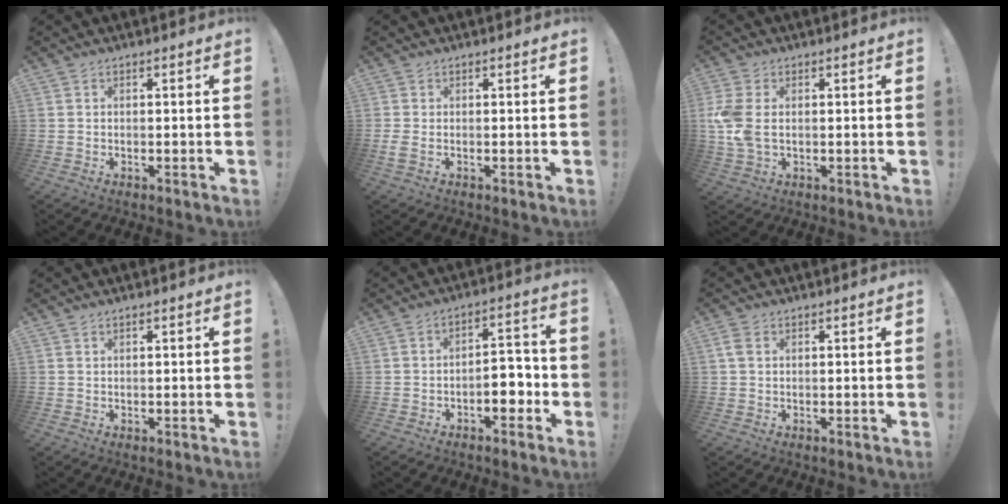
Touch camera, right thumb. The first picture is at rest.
{"total": 2.0, "force": [-0.1, 0.5, 1.9], "torque": [-0.032, -0.003, -0.001]}
{"total": 7.2, "force": [0.5, 4.6, 5.4], "torque": [-0.128, 0.001, 0.008]}
{"total": 0.0}
{"total": 8.3, "force": [-3.4, 4.3, 6.2], "torque": [-0.089, 0.017, -0.060]}
{"total": 2.6, "force": [0.8, 1.6, 1.9], "torque": [-0.033, 0.003, 0.015]}